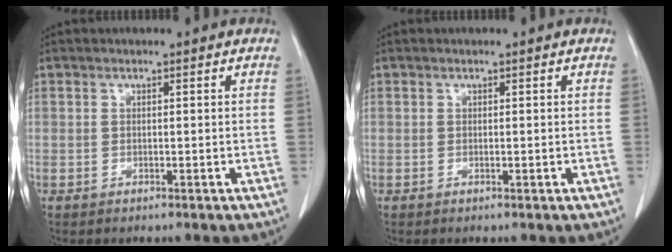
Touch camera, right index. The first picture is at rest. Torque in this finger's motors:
{"motor_torque": [0.01, 0.00, 0.00, 0.01]}